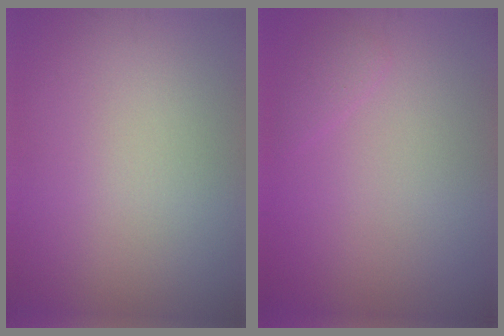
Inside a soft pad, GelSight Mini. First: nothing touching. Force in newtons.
{"total": 0.9, "press": 0.9, "slide": 0.1}